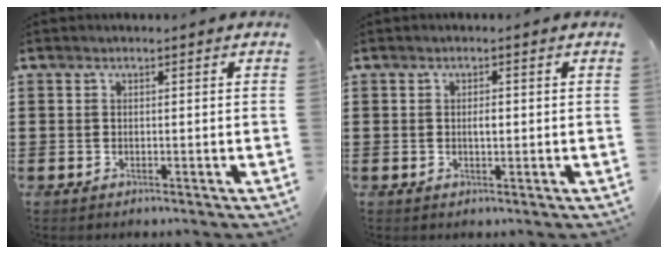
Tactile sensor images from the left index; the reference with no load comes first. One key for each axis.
{"total": 1.4, "fx": 0.1, "fy": 0.5, "fz": 1.3, "tx": -0.028, "ty": 0.002, "tz": 0.000}